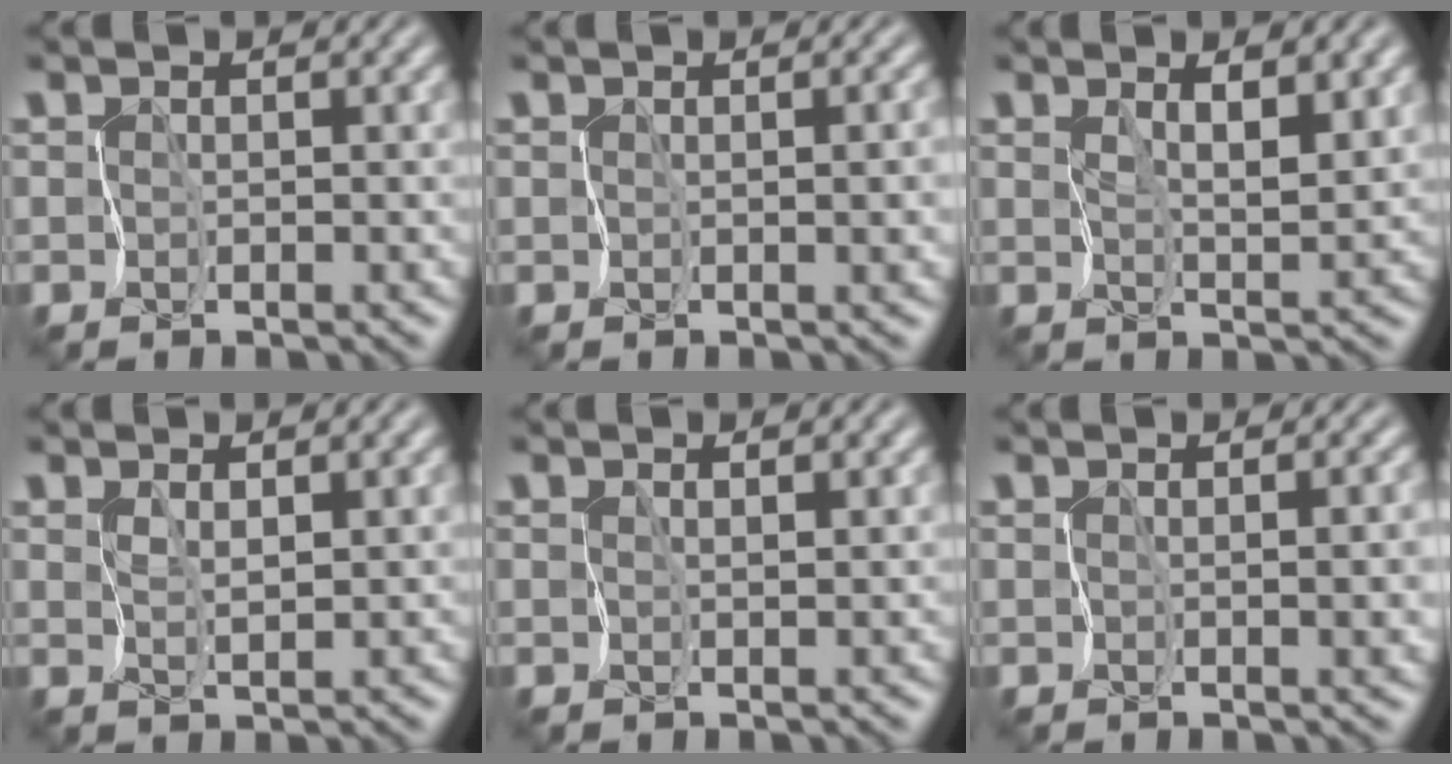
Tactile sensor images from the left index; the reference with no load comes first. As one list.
[{"total": 2.8, "force": [-0.5, 1.3, 2.5], "torque": [-0.020, 0.003, 0.002]}, {"total": 2.6, "force": [1.5, 0.5, 2.1], "torque": [-0.031, -0.006, 0.027]}, {"total": 1.0, "force": [0.9, -0.2, 0.4], "torque": [-0.010, -0.006, 0.021]}, {"total": 0.8, "force": [0.6, 0.0, 0.6], "torque": [-0.010, -0.005, 0.017]}, {"total": 2.9, "force": [-0.1, 1.1, 2.7], "torque": [-0.038, -0.003, 0.007]}]